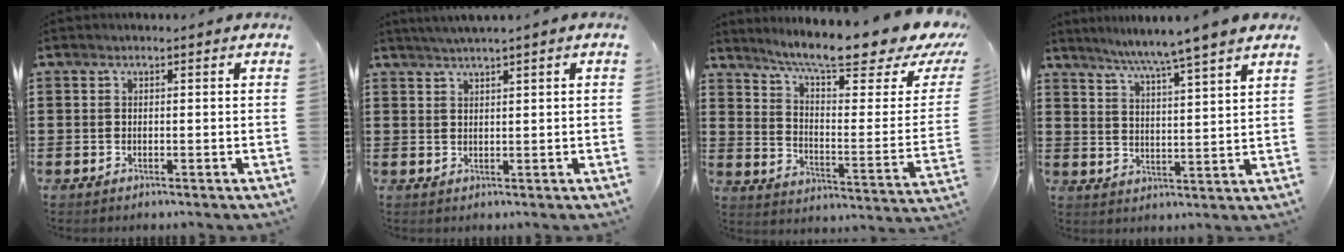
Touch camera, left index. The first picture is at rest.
{"total": 1.6, "force": [1.4, -0.4, 0.7], "torque": [-0.014, 0.000, 0.026]}
{"total": 11.8, "force": [9.8, 0.5, 6.6], "torque": [-0.133, -0.075, 0.159]}
{"total": 5.4, "force": [4.7, -1.6, 2.1], "torque": [-0.059, -0.036, 0.075]}